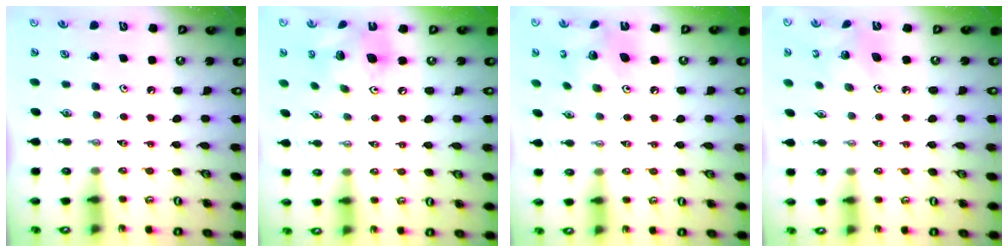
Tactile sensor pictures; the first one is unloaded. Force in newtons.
{"total": 15.5, "press": 15.3, "slide": 2.9}
{"total": 9.6, "press": 9.6, "slide": 0.3}
{"total": 5.2, "press": 5.2, "slide": 0.4}